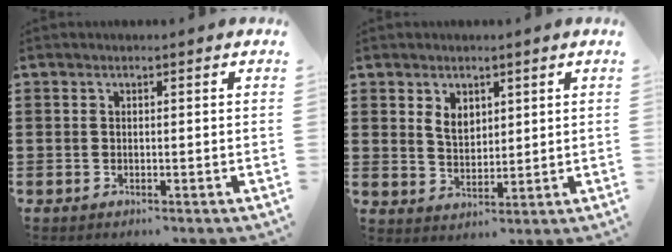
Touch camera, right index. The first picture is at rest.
{"total": 3.6, "force": [1.8, 2.4, 1.9], "torque": [-0.037, 0.006, 0.032]}